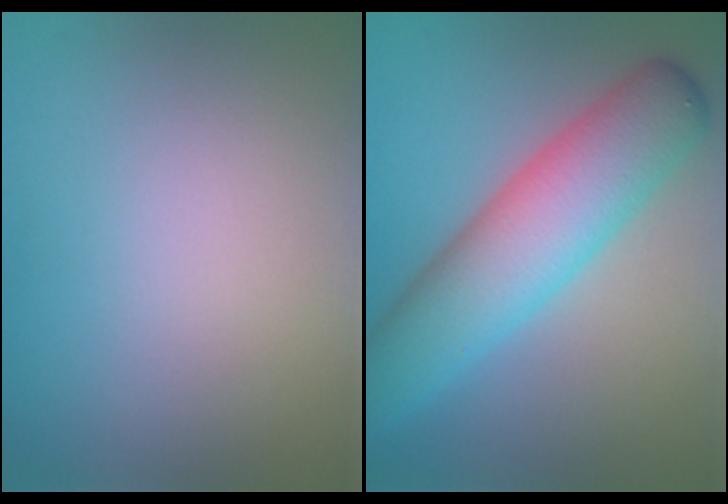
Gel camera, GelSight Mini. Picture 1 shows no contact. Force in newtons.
{"total": 8.5, "press": 8.5, "slide": 0.1}